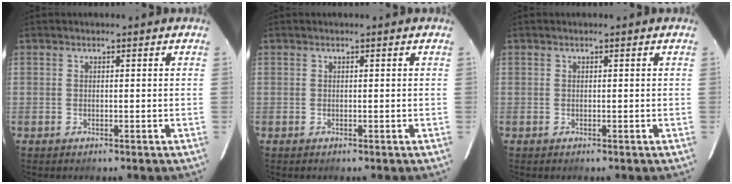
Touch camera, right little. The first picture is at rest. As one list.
[{"total": 0.0}, {"total": 0.0}]